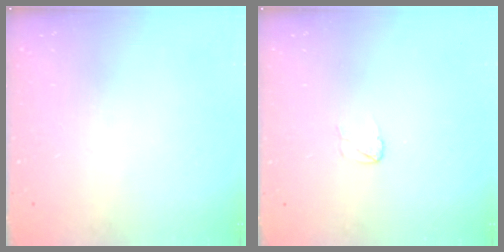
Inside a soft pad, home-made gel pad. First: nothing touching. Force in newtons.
{"total": 2.7, "press": 2.7, "slide": 0.2}